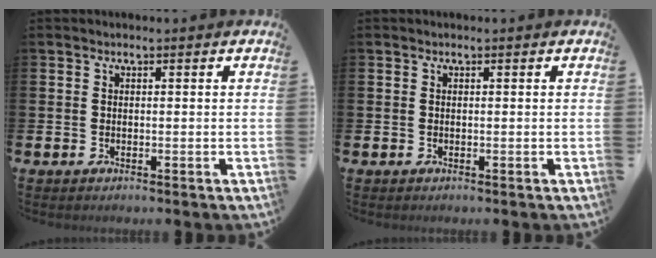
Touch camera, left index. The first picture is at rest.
{"total": 0.0}